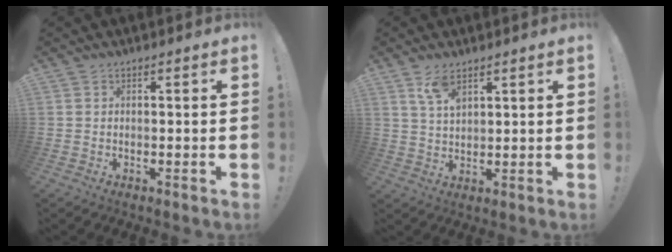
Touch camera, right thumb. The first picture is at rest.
{"total": 6.5, "force": [4.3, 2.8, 4.0], "torque": [-0.077, -0.017, 0.080]}